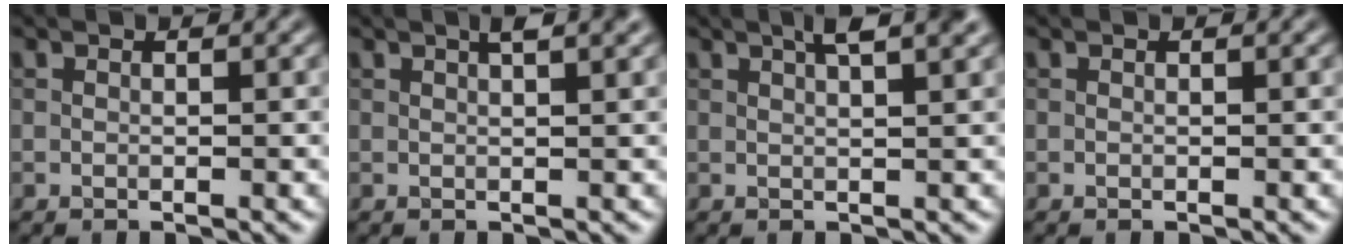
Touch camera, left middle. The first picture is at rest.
{"total": 2.7, "force": [1.4, 0.8, 2.1], "torque": [-0.013, 0.009, 0.007]}
{"total": 4.4, "force": [2.4, 1.4, 3.4], "torque": [-0.027, 0.022, 0.012]}
{"total": 0.0}